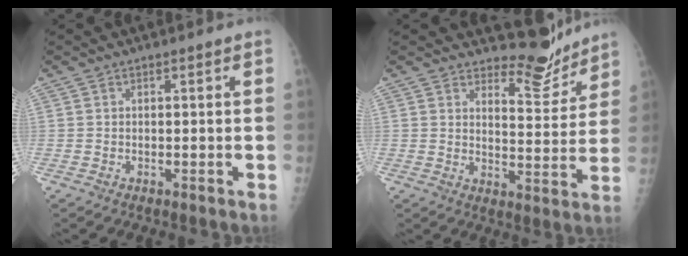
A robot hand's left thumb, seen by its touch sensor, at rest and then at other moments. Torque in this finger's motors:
{"motor_torque": [-0.06, -0.09, -0.28, -0.31, 0.02]}